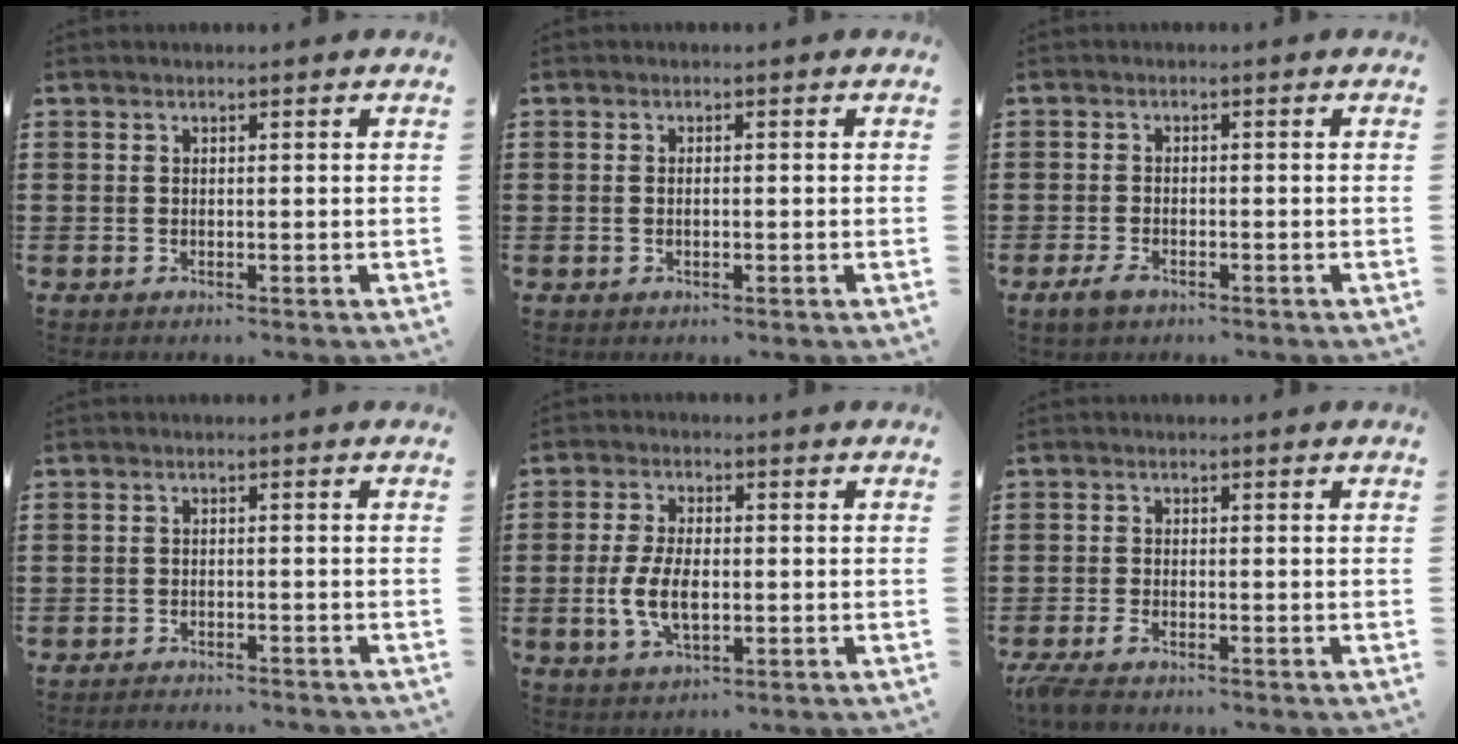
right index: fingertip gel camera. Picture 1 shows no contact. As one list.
[{"total": 1.0, "force": [-0.2, 0.4, 0.9], "torque": [-0.018, 0.001, -0.004]}, {"total": 2.1, "force": [-1.4, 1.0, 1.2], "torque": [-0.028, 0.000, -0.029]}, {"total": 1.8, "force": [-1.8, 0.0, -0.1], "torque": [-0.004, 0.001, -0.039]}, {"total": 6.6, "force": [-1.1, 3.3, 5.6], "torque": [-0.125, -0.002, -0.024]}, {"total": 2.0, "force": [-1.8, 0.3, 0.9], "torque": [-0.032, -0.002, -0.039]}]